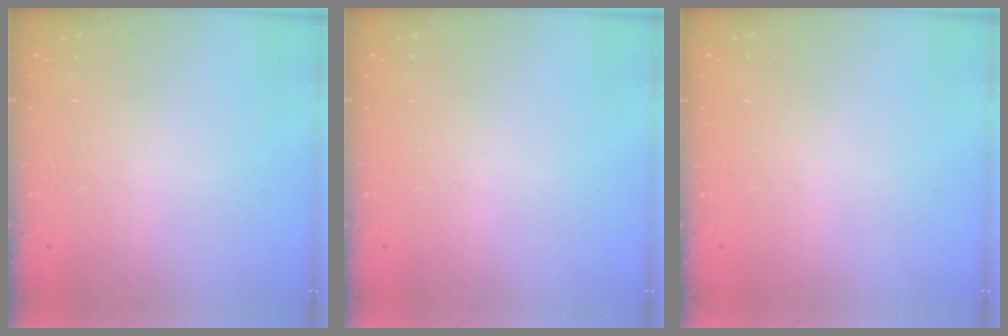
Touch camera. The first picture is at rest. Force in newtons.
{"total": 0.0}
{"total": 0.0}